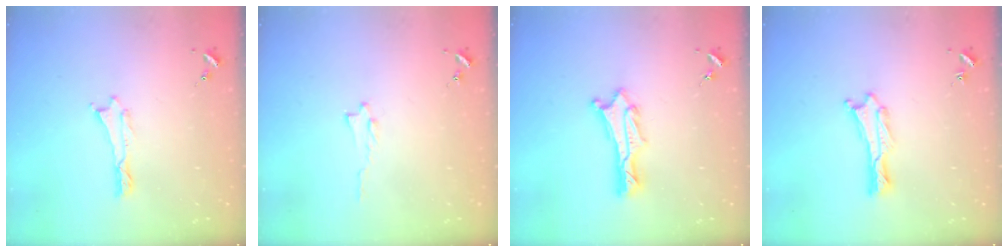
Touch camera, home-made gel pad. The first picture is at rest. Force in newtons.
{"total": 0.6, "press": 0.6, "slide": 0.1}
{"total": 1.5, "press": 1.5, "slide": 0.1}
{"total": 0.8, "press": 0.7, "slide": 0.2}